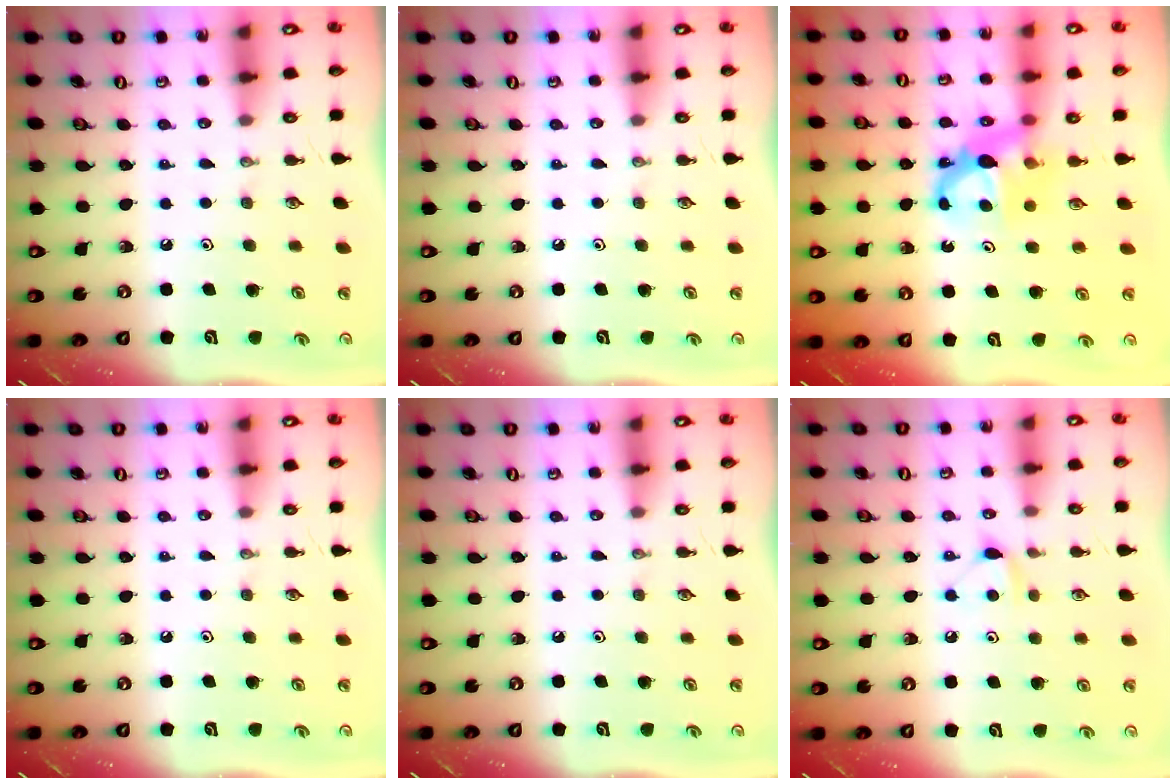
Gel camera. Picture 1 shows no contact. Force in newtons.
{"total": 0.0}
{"total": 7.1, "press": 7.0, "slide": 0.3}
{"total": 0.0}
{"total": 0.0}
{"total": 6.1, "press": 6.0, "slide": 0.8}